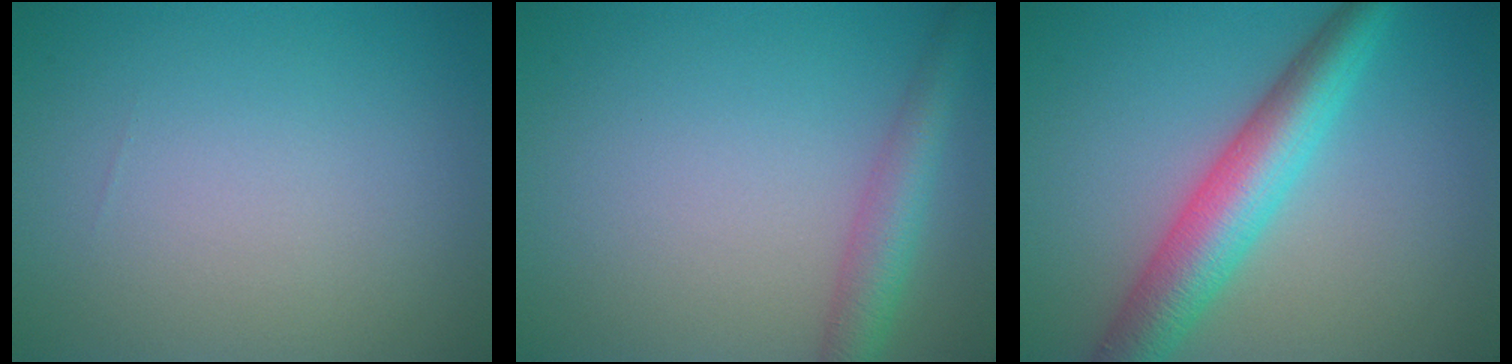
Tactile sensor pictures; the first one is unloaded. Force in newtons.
{"total": 3.5, "press": 3.5, "slide": 0.2}
{"total": 6.5, "press": 6.5, "slide": 0.1}